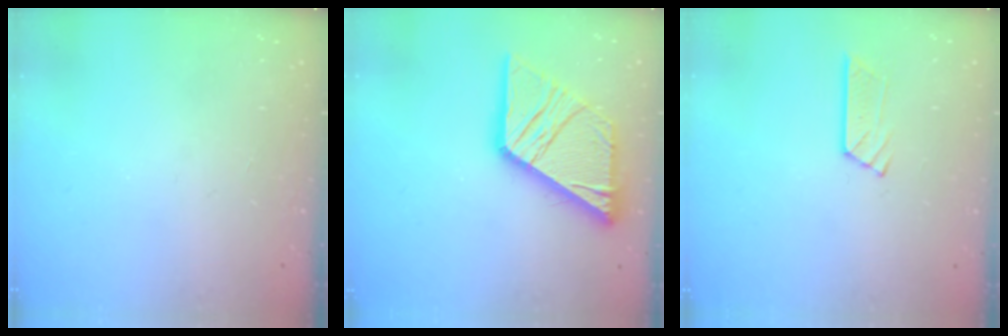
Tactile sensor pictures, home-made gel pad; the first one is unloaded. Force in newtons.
{"total": 19.7, "press": 19.6, "slide": 2.3}
{"total": 4.8, "press": 4.8, "slide": 0.1}